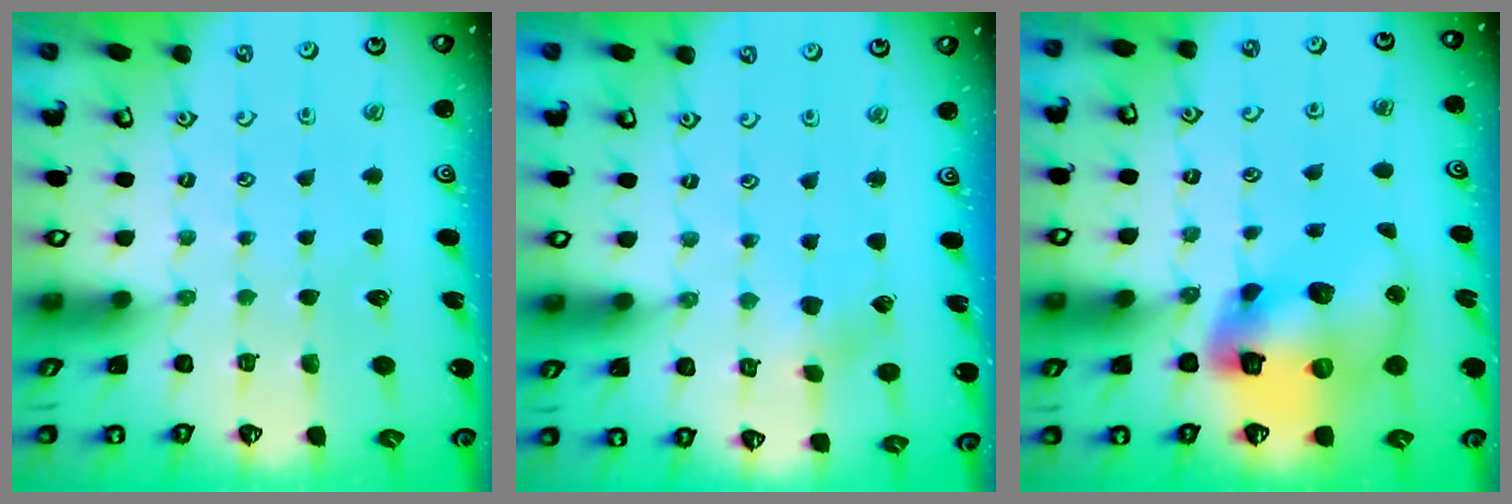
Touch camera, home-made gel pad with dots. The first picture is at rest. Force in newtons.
{"total": 2.6, "press": 2.6, "slide": 0.4}
{"total": 16.7, "press": 16.5, "slide": 2.2}